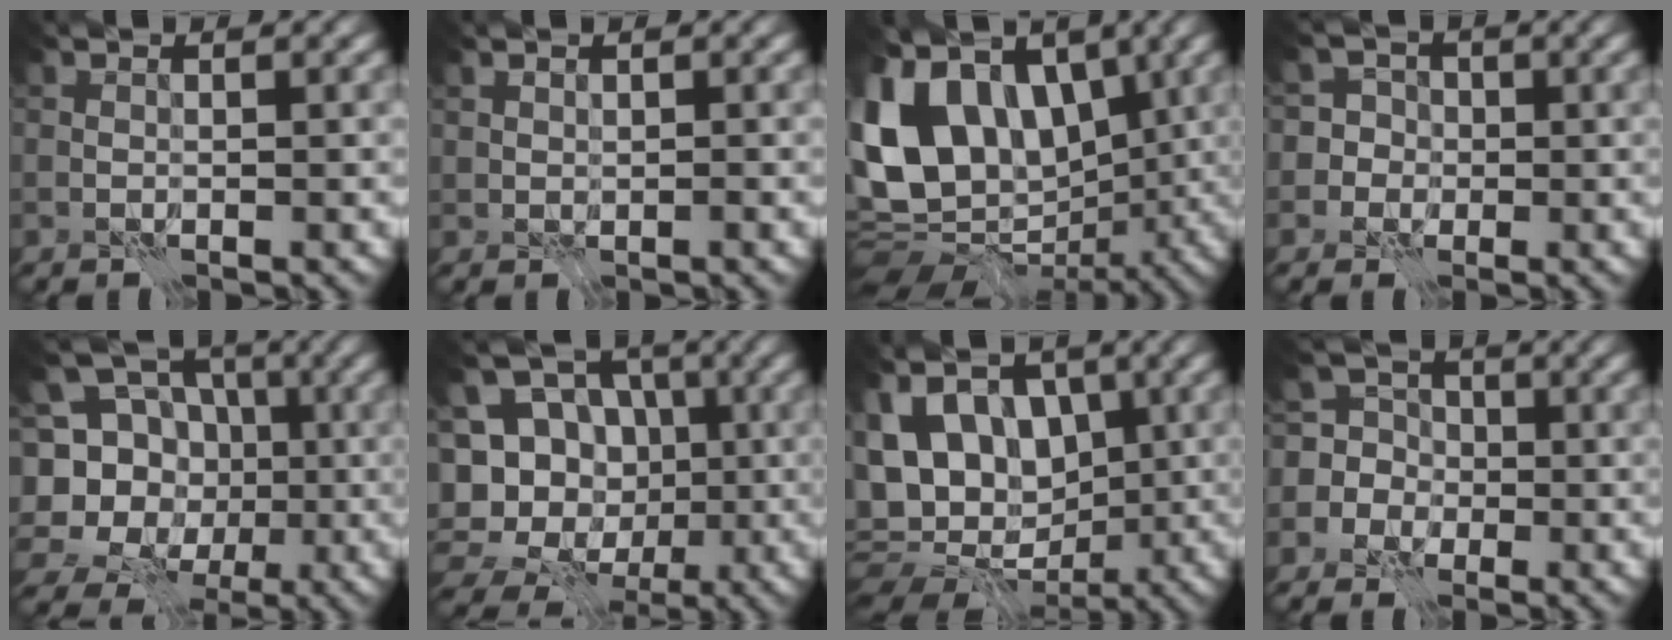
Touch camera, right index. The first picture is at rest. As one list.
[{"total": 0.5, "force": [0.4, 0.3, 0.2], "torque": [-0.001, -0.001, 0.009]}, {"total": 15.0, "force": [2.9, 10.9, 9.9], "torque": [-0.212, 0.014, 0.043]}, {"total": 4.3, "force": [0.0, 4.2, 1.1], "torque": [0.008, 0.028, -0.027]}, {"total": 12.9, "force": [-4.6, 11.3, 4.2], "torque": [-0.121, 0.009, -0.077]}, {"total": 15.4, "force": [-5.5, 13.4, 5.1], "torque": [-0.128, 0.004, -0.088]}, {"total": 14.5, "force": [2.7, 10.3, 9.9], "torque": [-0.160, 0.039, 0.027]}, {"total": 8.9, "force": [-1.5, 8.5, 2.2], "torque": [-0.058, 0.031, -0.067]}]